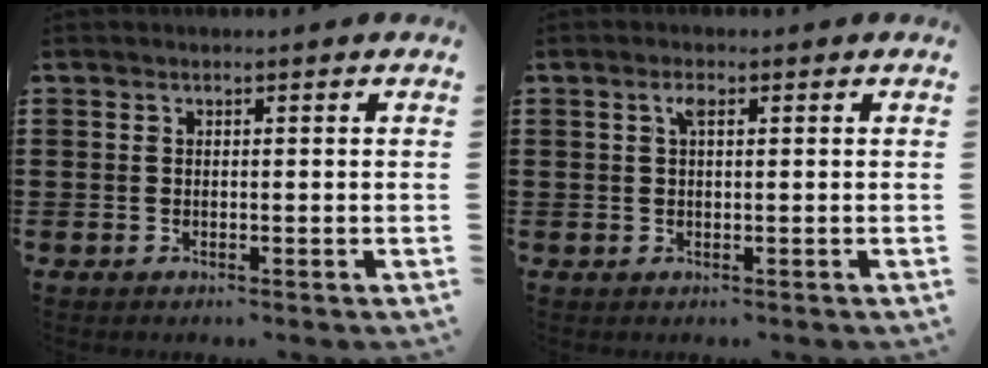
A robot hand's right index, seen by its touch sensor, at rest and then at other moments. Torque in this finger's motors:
{"motor_torque": [0.14, -0.07, 0.03, 0.05]}